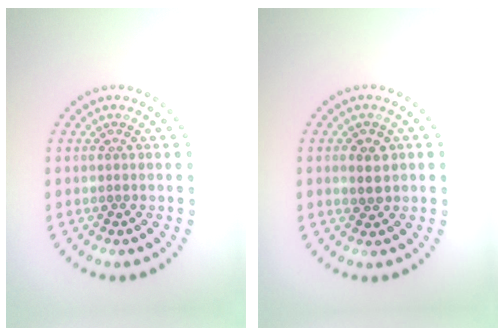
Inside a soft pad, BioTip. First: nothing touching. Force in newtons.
{"total": 2.0, "press": 1.9, "slide": 0.5}